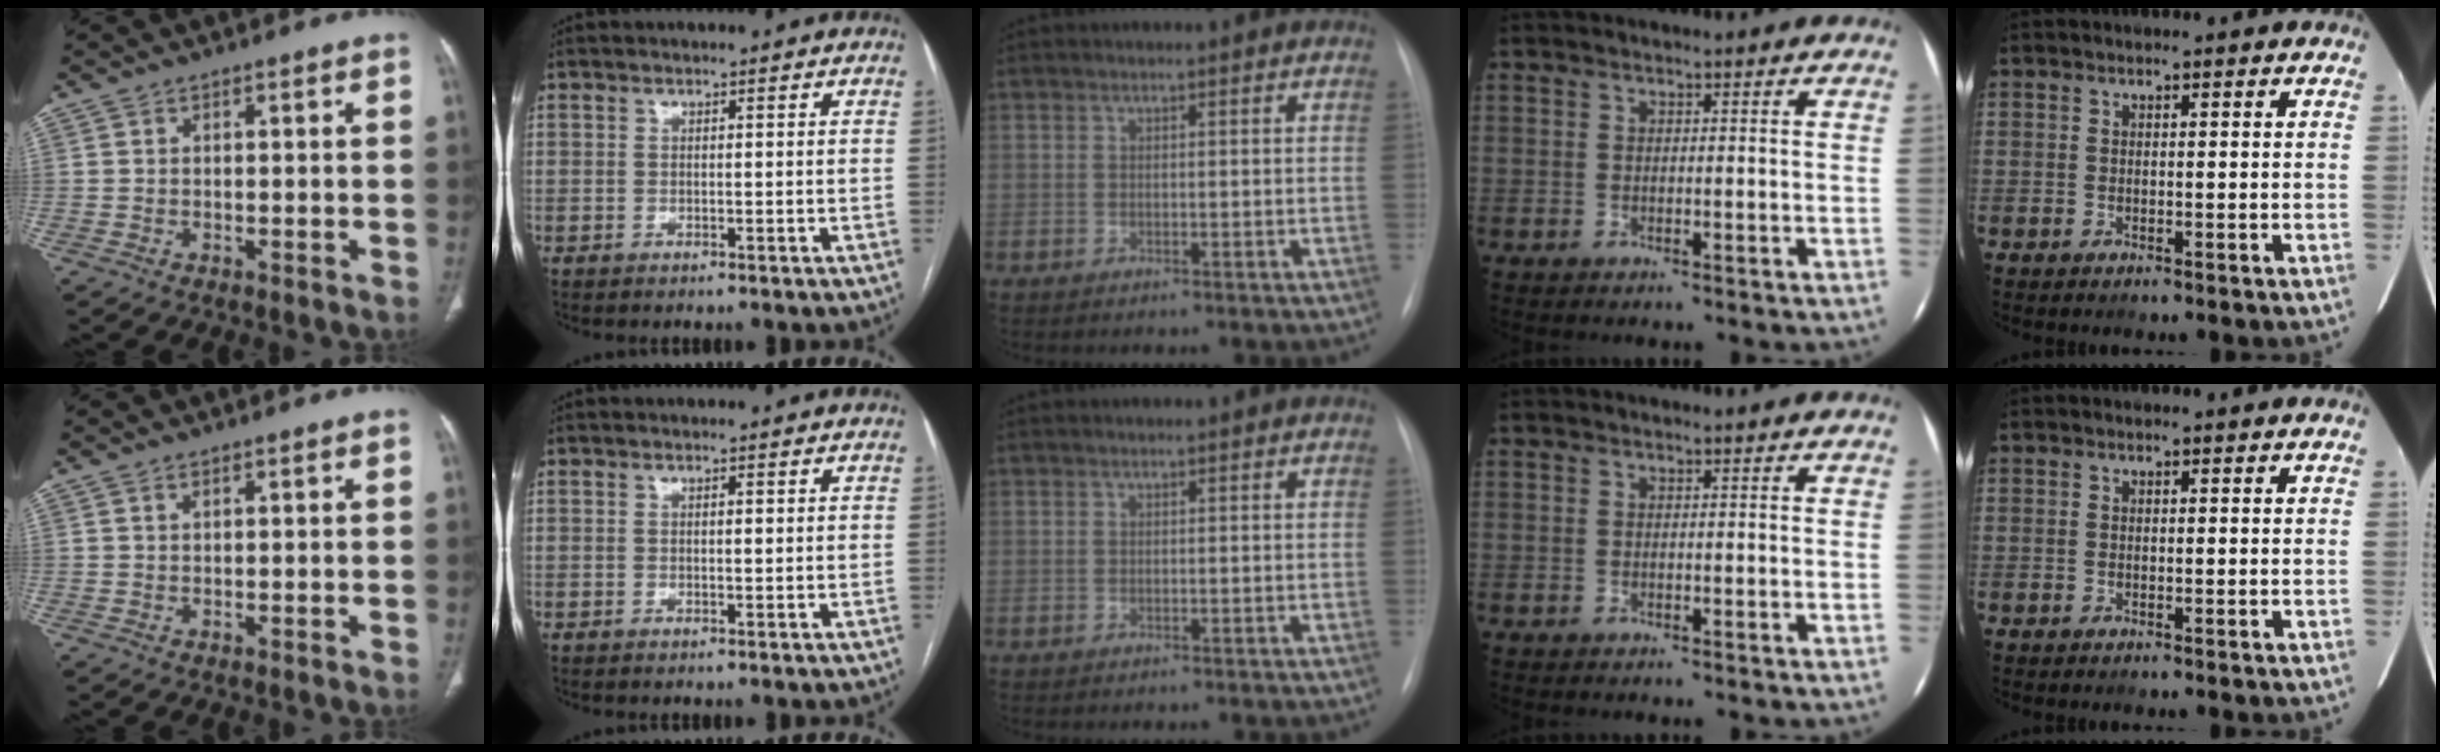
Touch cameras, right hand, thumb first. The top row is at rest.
{"thumb": {"total": 0.6, "force": [0.4, 0.2, 0.3], "torque": [-0.006, 0.000, 0.009]}, "index": {"total": 0.7, "force": [0.1, 0.1, 0.7], "torque": [-0.013, 0.000, 0.002]}}